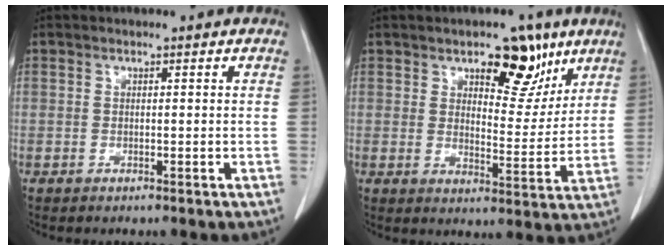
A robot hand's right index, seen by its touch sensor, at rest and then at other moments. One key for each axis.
{"total": 9.0, "fx": 5.6, "fy": 4.1, "fz": 5.8, "tx": -0.072, "ty": -0.003, "tz": 0.085}